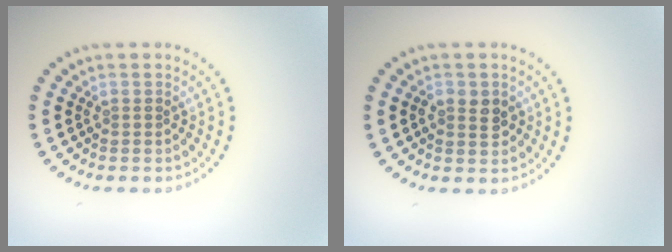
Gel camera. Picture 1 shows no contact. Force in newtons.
{"total": 2.1, "press": 2.1, "slide": 0.1}